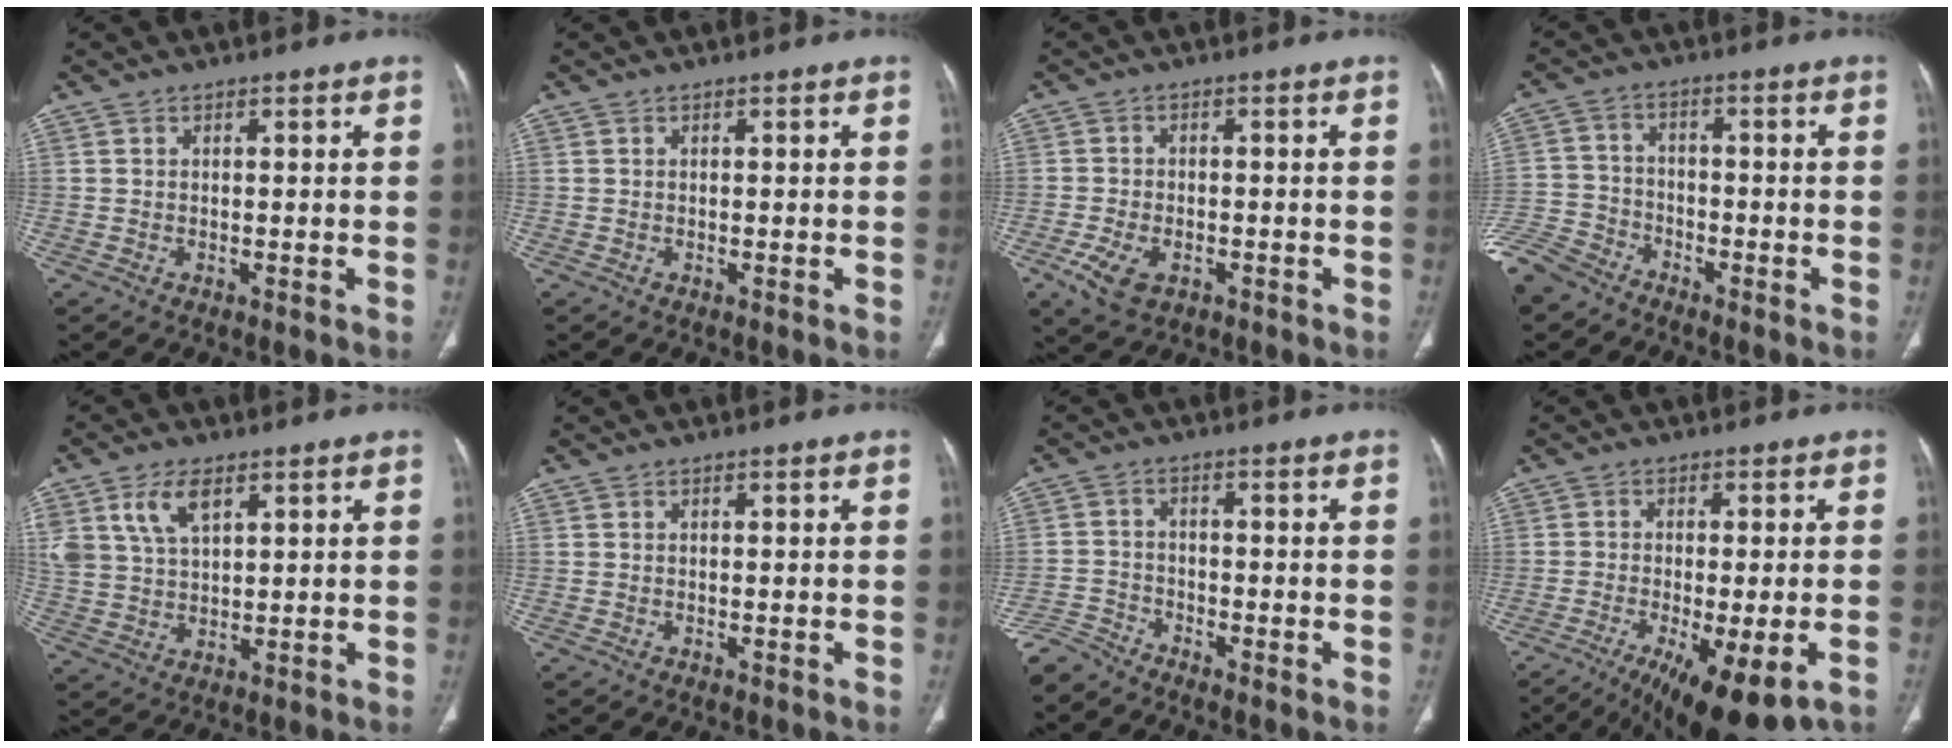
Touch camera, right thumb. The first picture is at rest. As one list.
[{"total": 0.0}, {"total": 6.6, "force": [-3.1, 4.0, 4.3], "torque": [-0.089, 0.006, -0.050]}, {"total": 8.9, "force": [-6.9, 5.2, 2.1], "torque": [-0.055, 0.025, -0.139]}, {"total": 8.1, "force": [4.1, 4.3, 5.4], "torque": [-0.101, -0.012, 0.088]}, {"total": 0.0}, {"total": 4.2, "force": [-4.1, 0.8, -0.1], "torque": [-0.004, 0.006, -0.087]}, {"total": 13.9, "force": [-7.0, 3.9, 11.3], "torque": [-0.167, -0.010, -0.102]}]